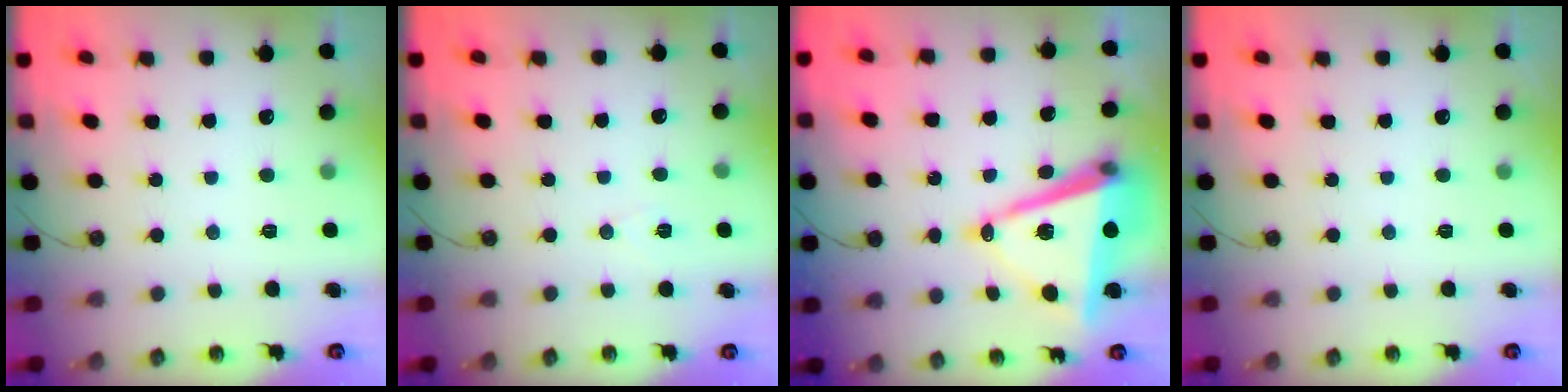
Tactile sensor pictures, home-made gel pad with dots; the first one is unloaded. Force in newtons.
{"total": 5.7, "press": 3.6, "slide": 4.4}
{"total": 14.4, "press": 13.8, "slide": 3.9}
{"total": 0.0}